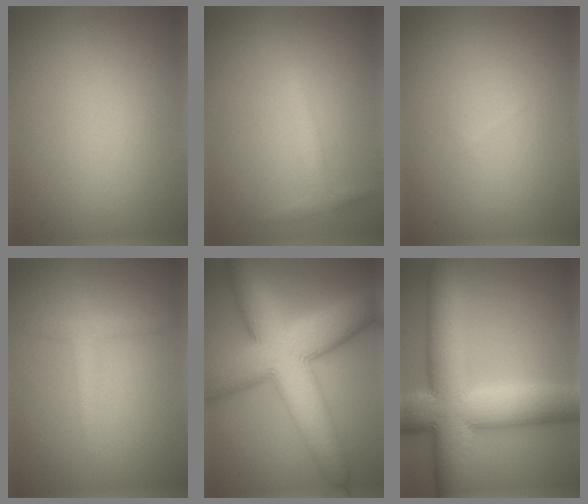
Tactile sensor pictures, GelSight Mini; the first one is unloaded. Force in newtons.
{"total": 1.5, "press": 1.5, "slide": 0.0}
{"total": 0.0}
{"total": 1.7, "press": 1.7, "slide": 0.1}
{"total": 12.6, "press": 12.6, "slide": 0.3}
{"total": 12.9, "press": 12.9, "slide": 0.3}